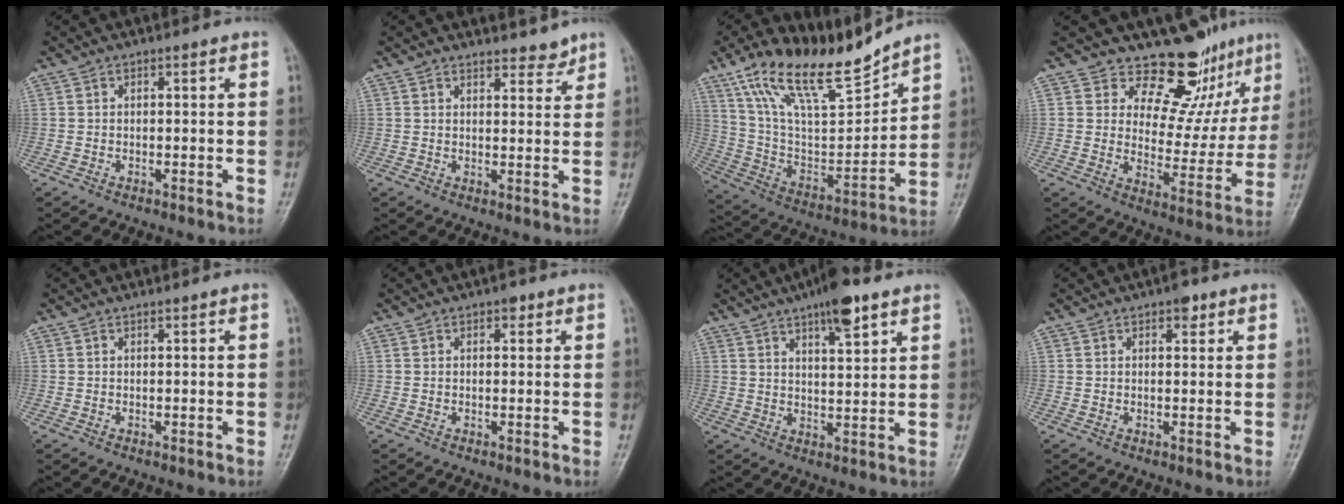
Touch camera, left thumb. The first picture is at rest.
{"total": 3.6, "force": [3.3, 1.3, 0.6], "torque": [0.012, -0.025, 0.043]}
{"total": 20.1, "force": [16.0, 5.3, 11.0], "torque": [-0.156, -0.075, 0.299]}
{"total": 12.6, "force": [10.2, 5.9, 4.3], "torque": [-0.002, -0.084, 0.142]}
{"total": 0.0}
{"total": 1.3, "force": [0.8, 0.8, 0.8], "torque": [-0.002, -0.001, 0.006]}
{"total": 9.3, "force": [5.9, 2.5, 6.8], "torque": [-0.093, -0.025, 0.091]}
{"total": 2.5, "force": [1.5, 1.2, 1.5], "torque": [-0.011, -0.004, 0.018]}